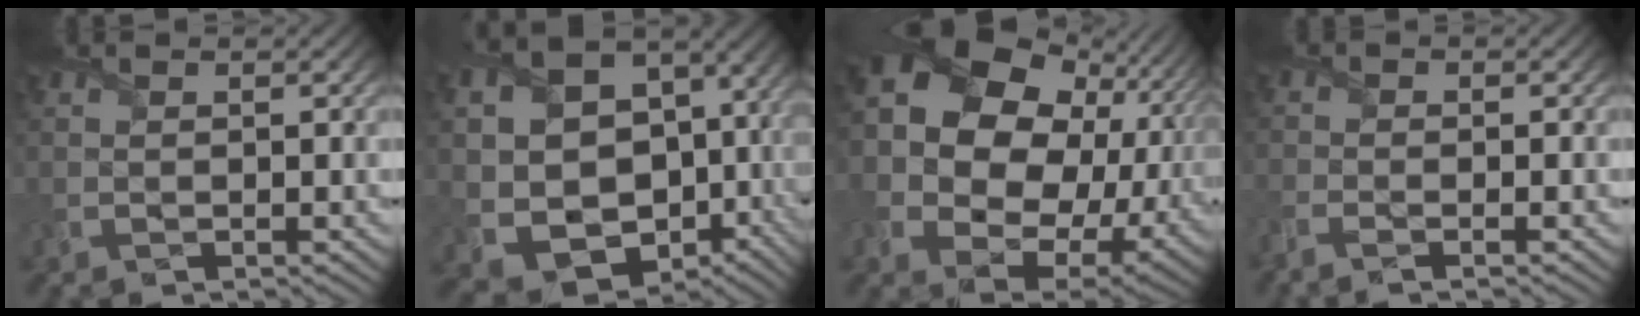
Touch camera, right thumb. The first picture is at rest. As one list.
[{"total": 15.7, "force": [-1.3, 12.4, 9.5], "torque": [-0.193, -0.032, 0.011]}, {"total": 17.9, "force": [1.1, 13.3, 11.9], "torque": [-0.246, -0.021, 0.048]}, {"total": 2.5, "force": [-1.9, 0.5, 1.6], "torque": [-0.048, -0.003, -0.041]}]